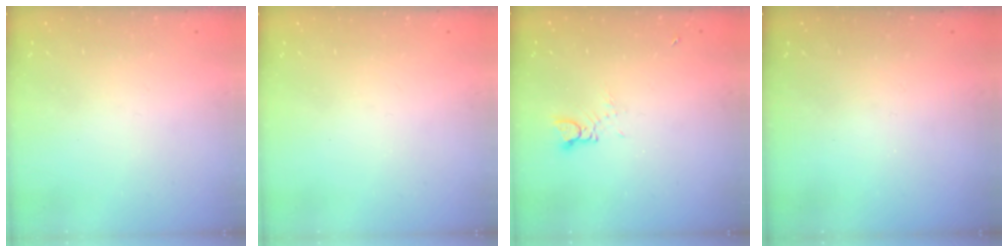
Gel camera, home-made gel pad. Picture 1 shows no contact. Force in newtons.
{"total": 0.0}
{"total": 2.7, "press": 2.7, "slide": 0.3}
{"total": 0.0}